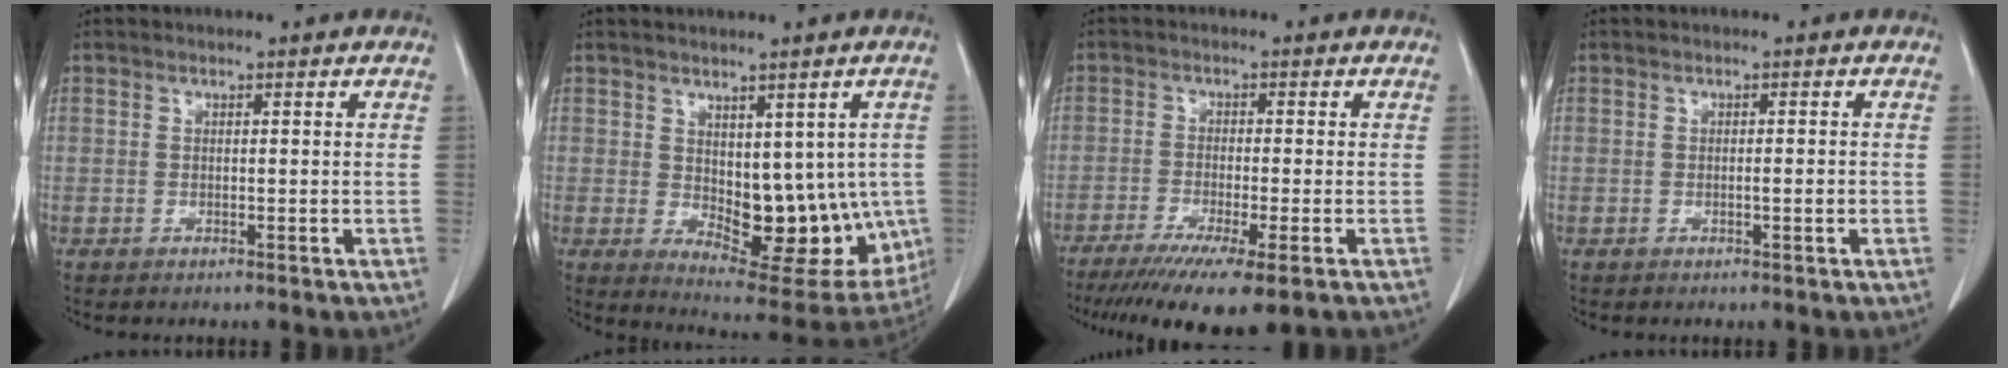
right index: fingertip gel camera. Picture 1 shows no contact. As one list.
[{"total": 14.4, "force": [-0.9, 7.4, 12.4], "torque": [-0.152, -0.011, 0.010]}, {"total": 11.6, "force": [-7.9, 0.9, 8.5], "torque": [-0.131, -0.031, -0.124]}, {"total": 1.2, "force": [-0.2, 0.1, 1.1], "torque": [-0.018, -0.001, -0.002]}]